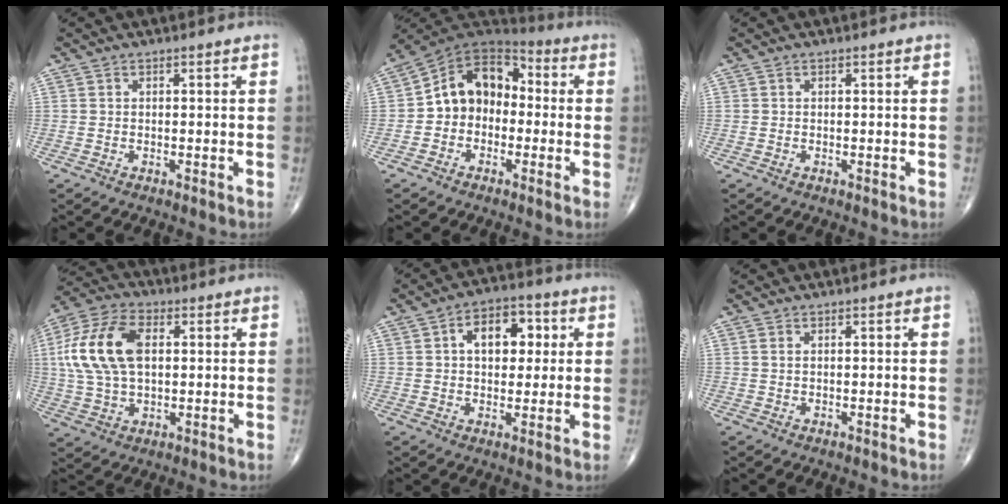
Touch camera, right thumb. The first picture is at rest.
{"total": 12.6, "force": [-0.9, 9.8, 8.0], "torque": [-0.097, 0.045, -0.033]}
{"total": 0.0}
{"total": 15.8, "force": [2.7, 9.2, 12.6], "torque": [-0.257, 0.013, 0.048]}
{"total": 9.9, "force": [2.3, 6.2, 7.4], "torque": [-0.075, 0.011, 0.031]}
{"total": 0.6, "force": [0.4, 0.2, 0.5], "torque": [-0.010, 0.006, 0.008]}